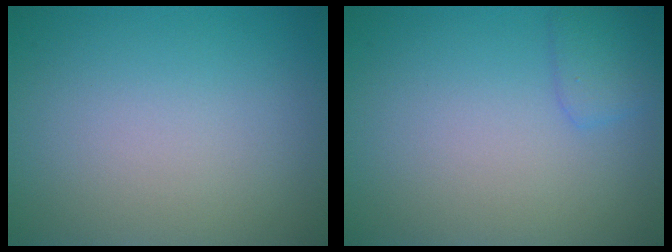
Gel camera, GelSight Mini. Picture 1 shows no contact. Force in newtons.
{"total": 1.6, "press": 1.6, "slide": 0.1}